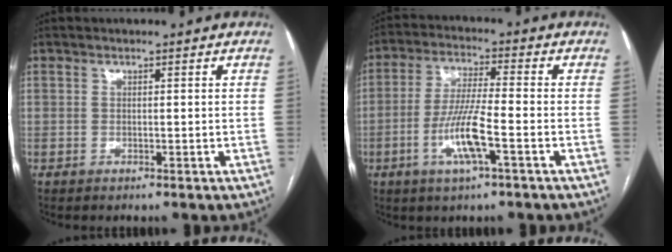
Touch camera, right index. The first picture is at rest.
{"total": 9.0, "force": [-3.1, 0.6, 8.4], "torque": [-0.169, -0.005, -0.062]}